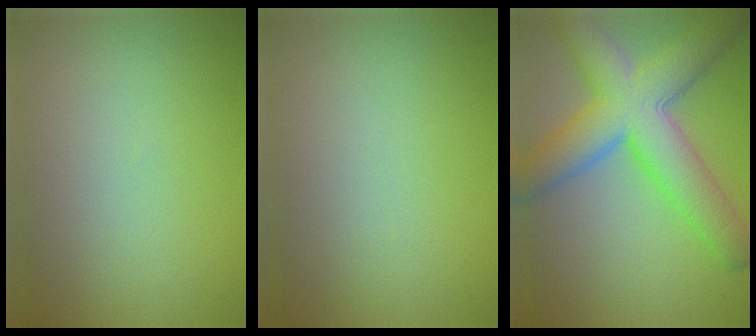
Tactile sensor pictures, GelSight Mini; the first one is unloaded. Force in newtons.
{"total": 0.0}
{"total": 9.0, "press": 9.0, "slide": 0.3}